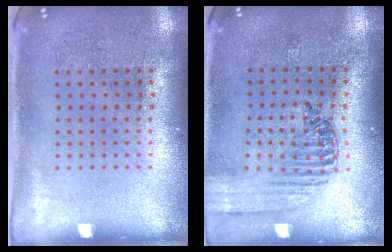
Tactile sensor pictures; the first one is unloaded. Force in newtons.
{"total": 1.4, "press": 1.4, "slide": 0.4}